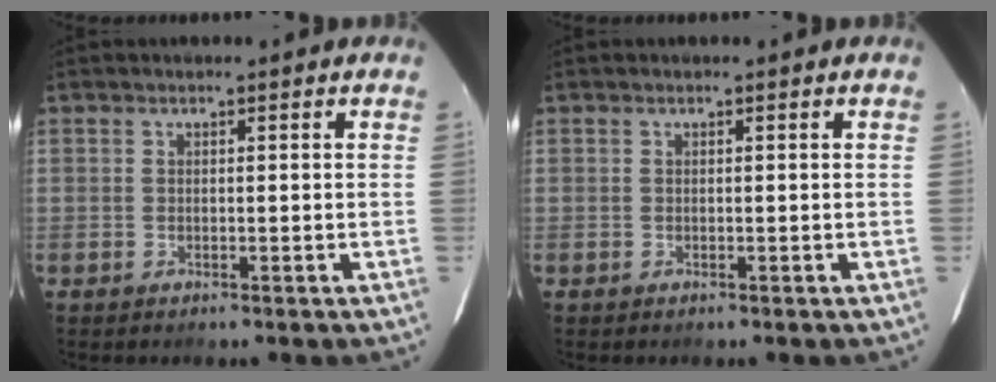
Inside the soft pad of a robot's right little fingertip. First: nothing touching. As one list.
[{"total": 0.0}]